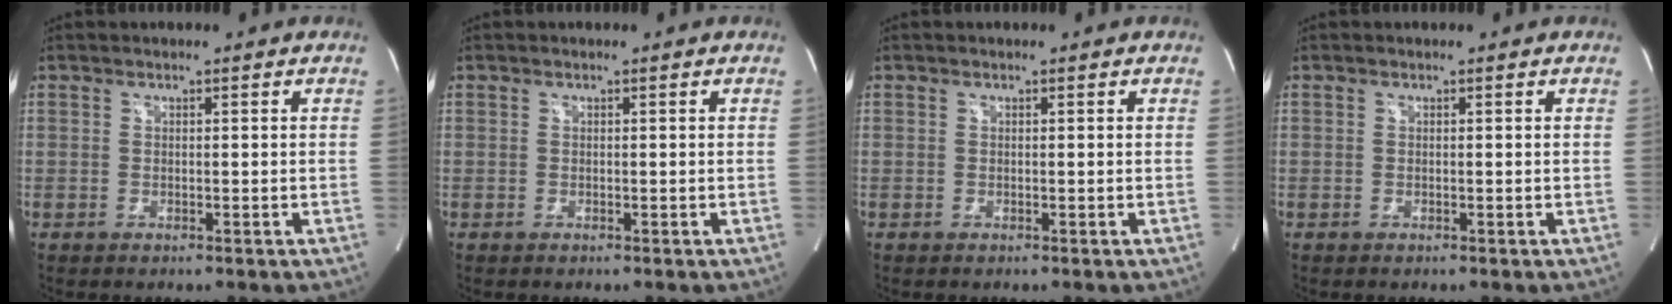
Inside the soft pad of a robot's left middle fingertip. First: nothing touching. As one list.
[{"total": 0.0}, {"total": 0.0}, {"total": 0.0}]